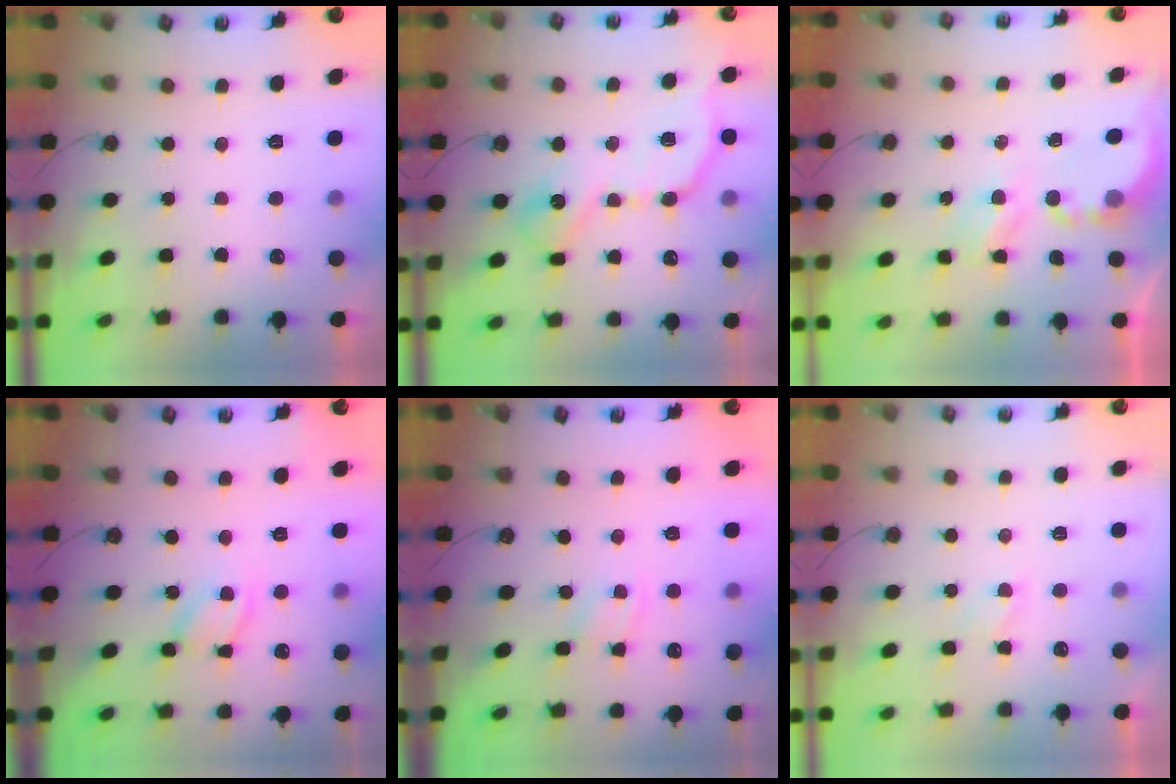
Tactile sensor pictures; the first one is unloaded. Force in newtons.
{"total": 12.9, "press": 12.9, "slide": 0.9}
{"total": 4.0, "press": 4.0, "slide": 0.1}
{"total": 9.7, "press": 9.7, "slide": 0.6}
{"total": 2.9, "press": 2.9, "slide": 0.4}
{"total": 2.4, "press": 2.4, "slide": 0.3}